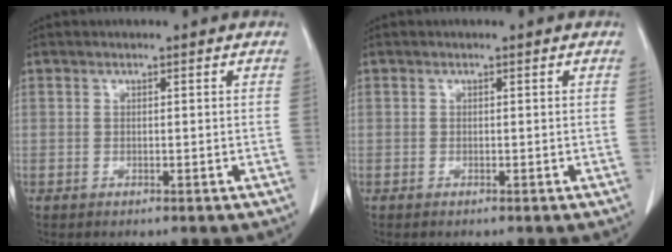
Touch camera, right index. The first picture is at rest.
{"total": 0.0}